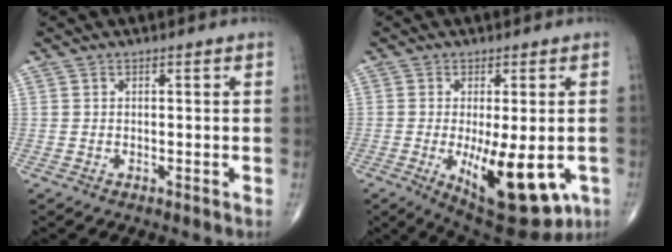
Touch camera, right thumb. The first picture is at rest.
{"total": 15.4, "force": [-4.2, 5.9, 13.5], "torque": [-0.184, -0.021, -0.043]}